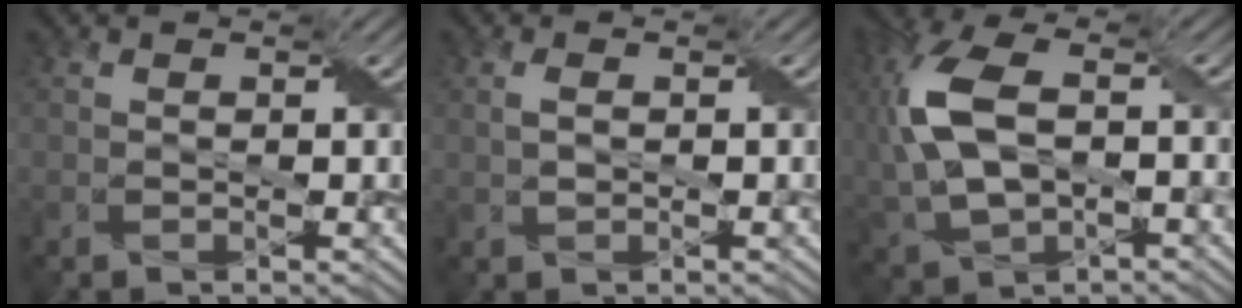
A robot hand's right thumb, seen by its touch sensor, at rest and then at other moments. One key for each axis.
{"total": 0.8, "fx": 0.2, "fy": 0.5, "fz": 0.5, "tx": -0.018, "ty": 0.003, "tz": 0.007}
{"total": 11.5, "fx": 0.6, "fy": 6.6, "fz": 9.4, "tx": -0.249, "ty": 0.004, "tz": 0.016}